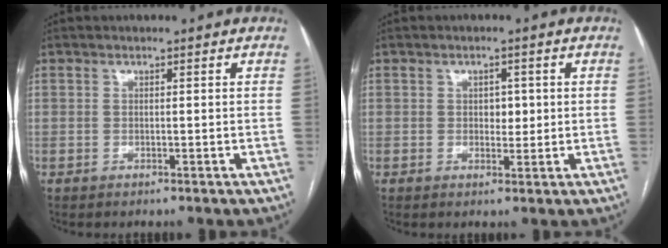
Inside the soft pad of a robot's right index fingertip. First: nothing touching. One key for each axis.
{"total": 2.5, "fx": 0.3, "fy": 1.6, "fz": 1.8, "tx": -0.018, "ty": 0.001, "tz": 0.005}